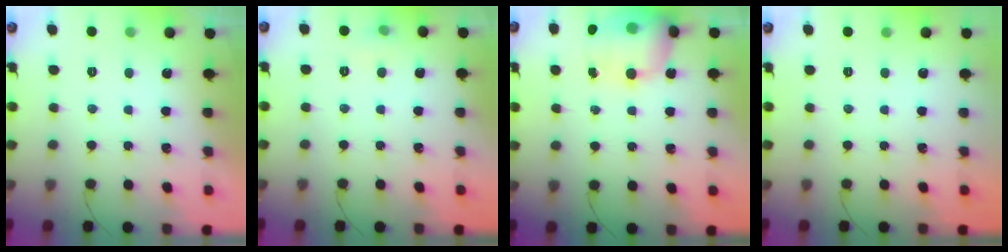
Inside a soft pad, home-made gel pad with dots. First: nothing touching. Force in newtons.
{"total": 8.2, "press": 4.1, "slide": 7.1}
{"total": 16.4, "press": 15.9, "slide": 4.1}
{"total": 0.0}